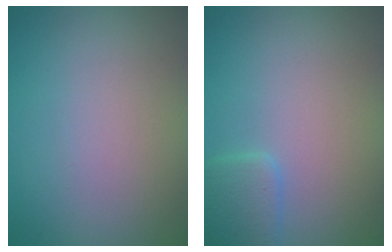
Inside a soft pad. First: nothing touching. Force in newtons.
{"total": 2.1, "press": 2.1, "slide": 0.1}